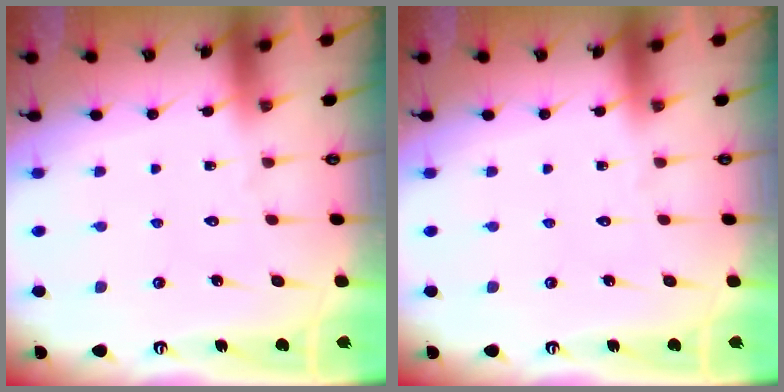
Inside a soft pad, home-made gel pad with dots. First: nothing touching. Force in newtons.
{"total": 0.0}